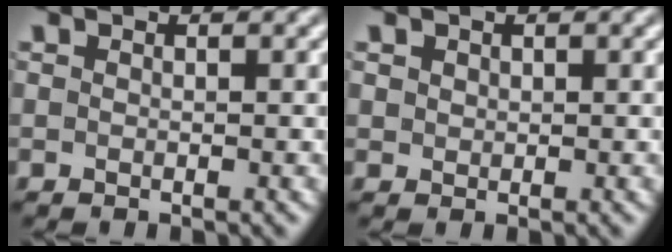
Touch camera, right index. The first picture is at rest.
{"total": 0.8, "force": [0.6, 0.4, 0.3], "torque": [-0.009, -0.009, 0.021]}